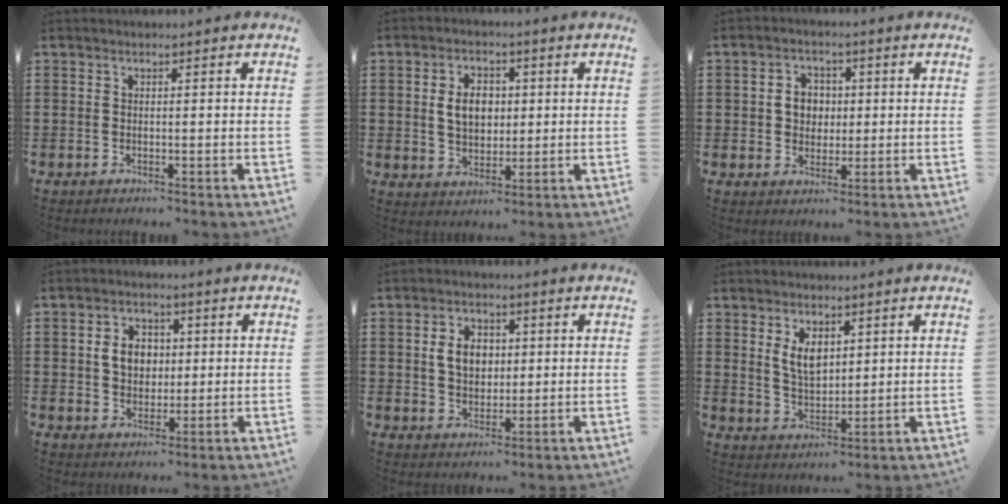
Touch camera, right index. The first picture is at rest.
{"total": 5.2, "force": [0.6, 3.6, 3.7], "torque": [-0.081, 0.008, 0.004]}
{"total": 3.9, "force": [0.3, 3.4, 2.0], "torque": [-0.043, 0.009, -0.001]}
{"total": 5.0, "force": [0.7, 3.9, 3.1], "torque": [-0.065, 0.011, 0.008]}
{"total": 5.0, "force": [0.8, 3.8, 3.2], "torque": [-0.067, 0.011, 0.010]}
{"total": 5.1, "force": [2.1, 2.8, 3.7], "torque": [-0.073, 0.006, 0.035]}